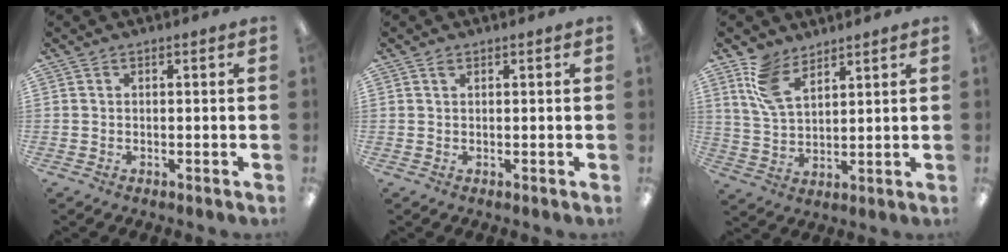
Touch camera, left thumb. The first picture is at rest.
{"total": 0.9, "force": [0.6, 0.4, 0.5], "torque": [-0.013, 0.002, 0.011]}
{"total": 9.8, "force": [6.2, 5.1, 5.7], "torque": [-0.125, -0.012, 0.122]}